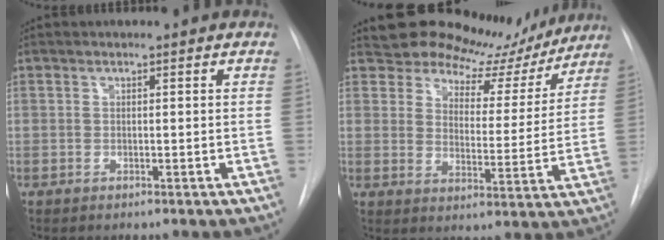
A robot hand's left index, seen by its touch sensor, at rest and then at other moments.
{"total": 12.8, "force": [11.9, 4.5, 1.5], "torque": [-0.002, -0.028, 0.139]}